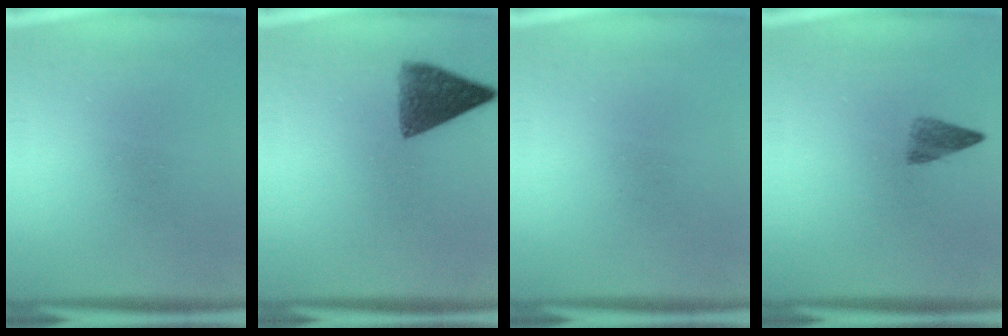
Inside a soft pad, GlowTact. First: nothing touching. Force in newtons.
{"total": 7.2}
{"total": 0.0}
{"total": 2.8}